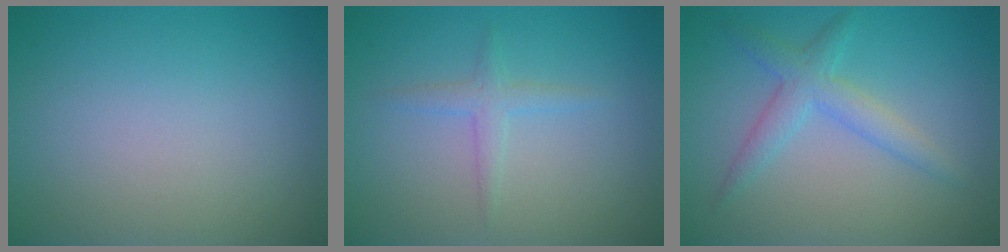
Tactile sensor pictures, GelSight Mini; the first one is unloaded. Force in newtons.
{"total": 1.5, "press": 1.5, "slide": 0.0}
{"total": 2.8, "press": 2.8, "slide": 0.1}